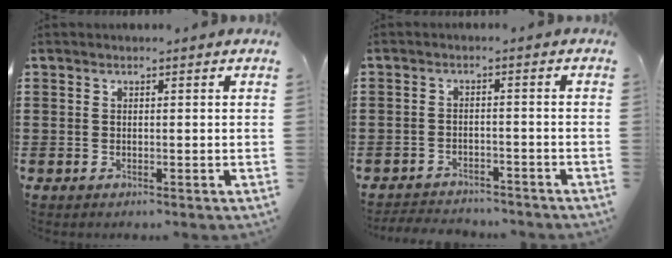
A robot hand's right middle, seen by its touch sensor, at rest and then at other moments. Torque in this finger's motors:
{"motor_torque": [0.02, -0.01, 0.10, 0.04]}